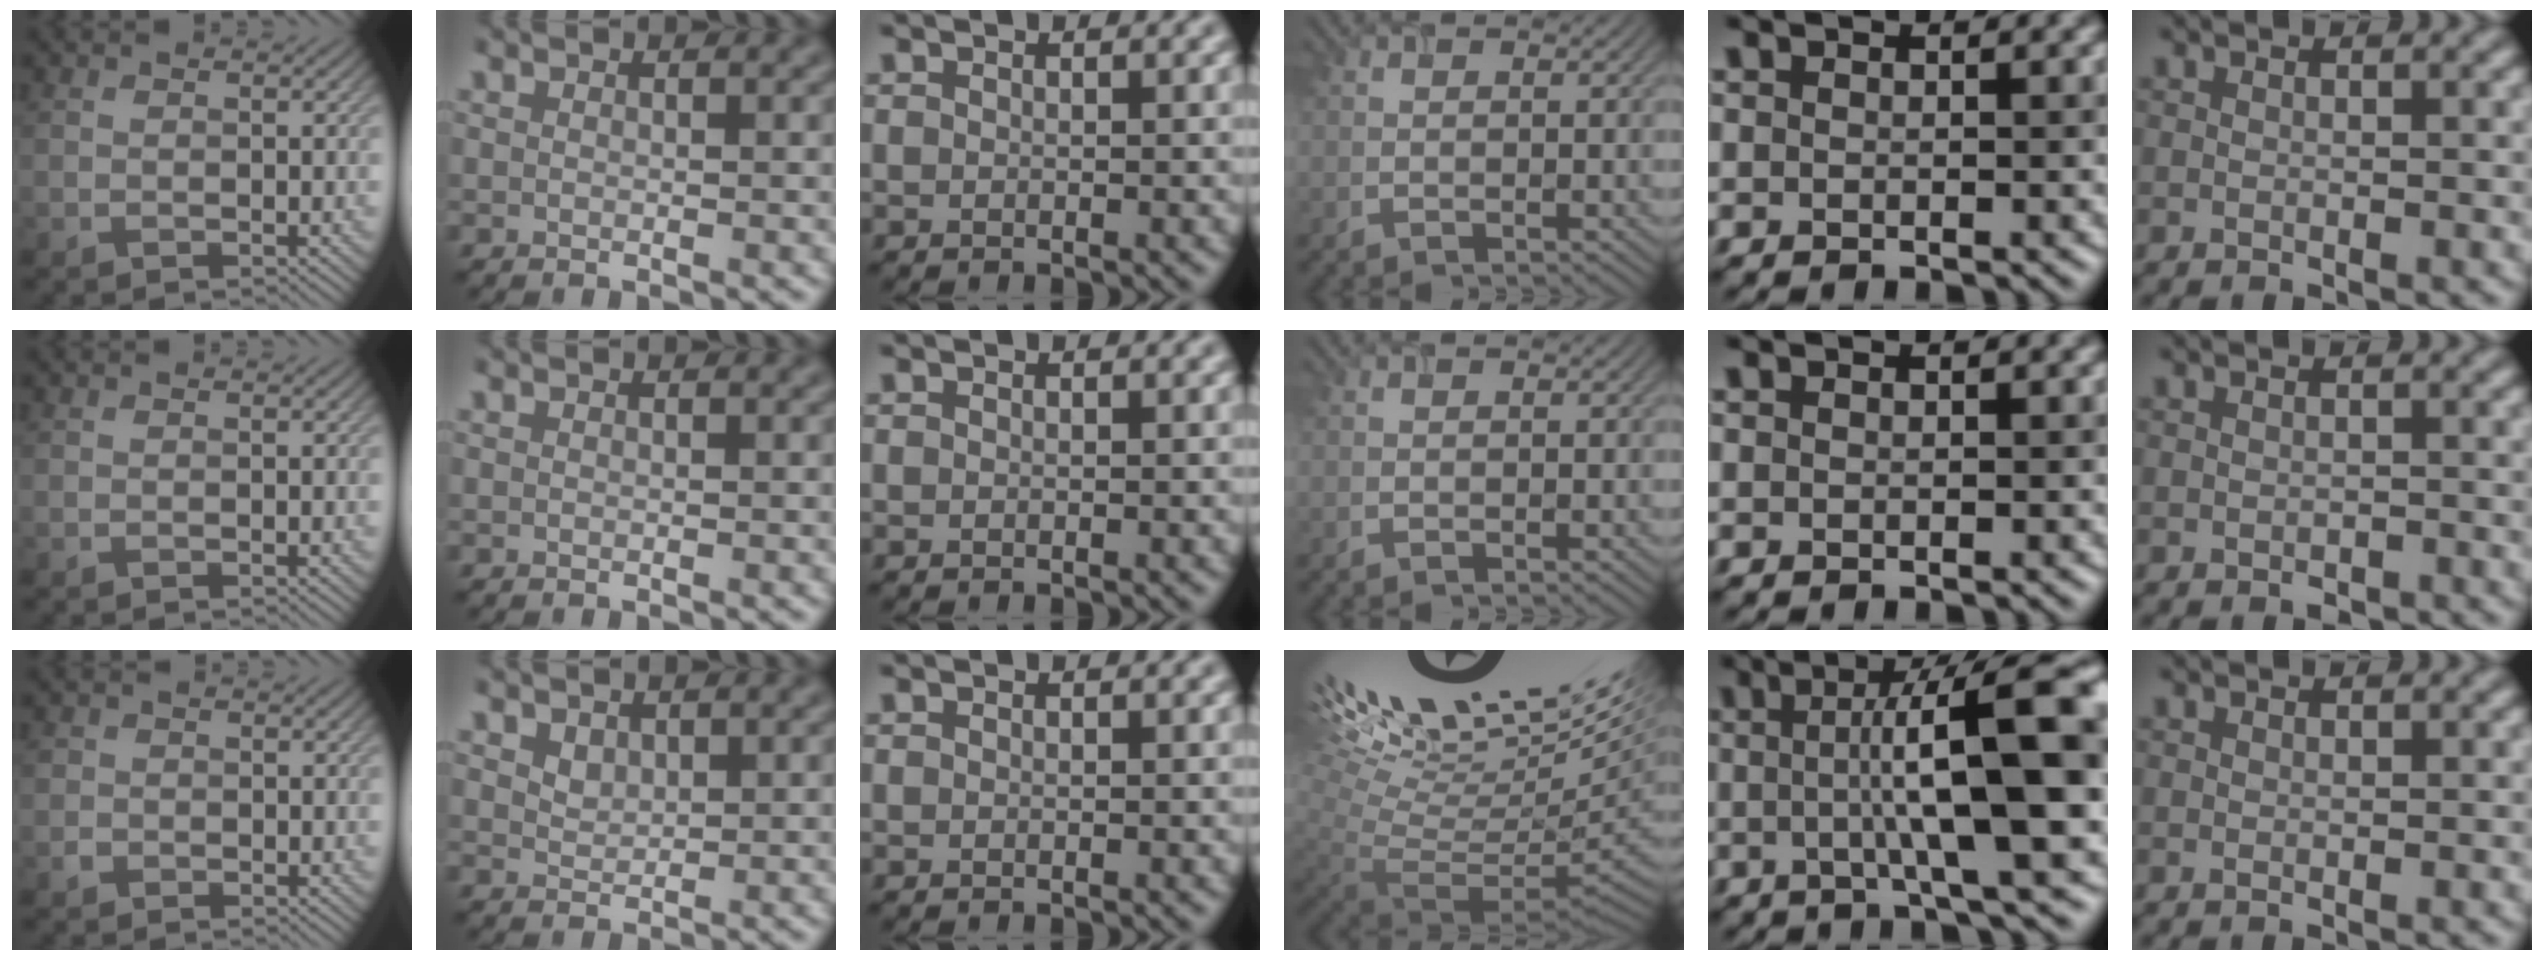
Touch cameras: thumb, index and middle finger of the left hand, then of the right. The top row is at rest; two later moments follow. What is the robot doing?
{"motion": "screw", "object": "timer"}